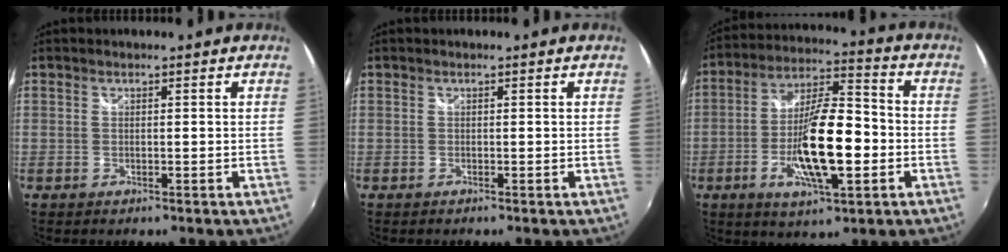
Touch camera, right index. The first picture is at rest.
{"total": 0.0}
{"total": 15.6, "force": [-4.0, 4.3, 14.5], "torque": [-0.273, -0.001, -0.072]}